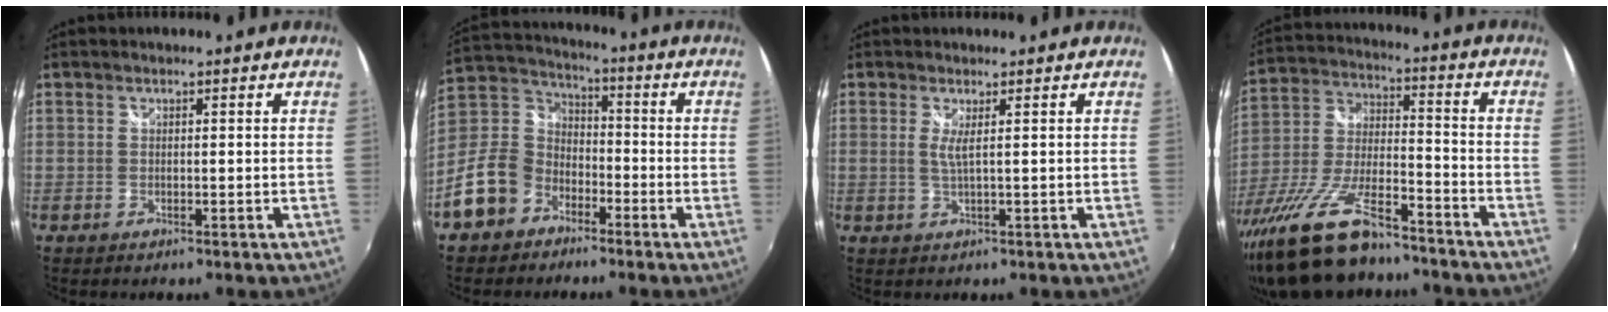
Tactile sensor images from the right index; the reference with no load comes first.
{"total": 14.5, "force": [-8.0, 10.8, 5.4], "torque": [-0.144, 0.035, -0.142]}
{"total": 1.8, "force": [0.5, -0.4, 1.7], "torque": [-0.033, -0.006, 0.006]}
{"total": 20.3, "force": [-15.4, 6.0, 11.9], "torque": [-0.249, -0.033, -0.267]}